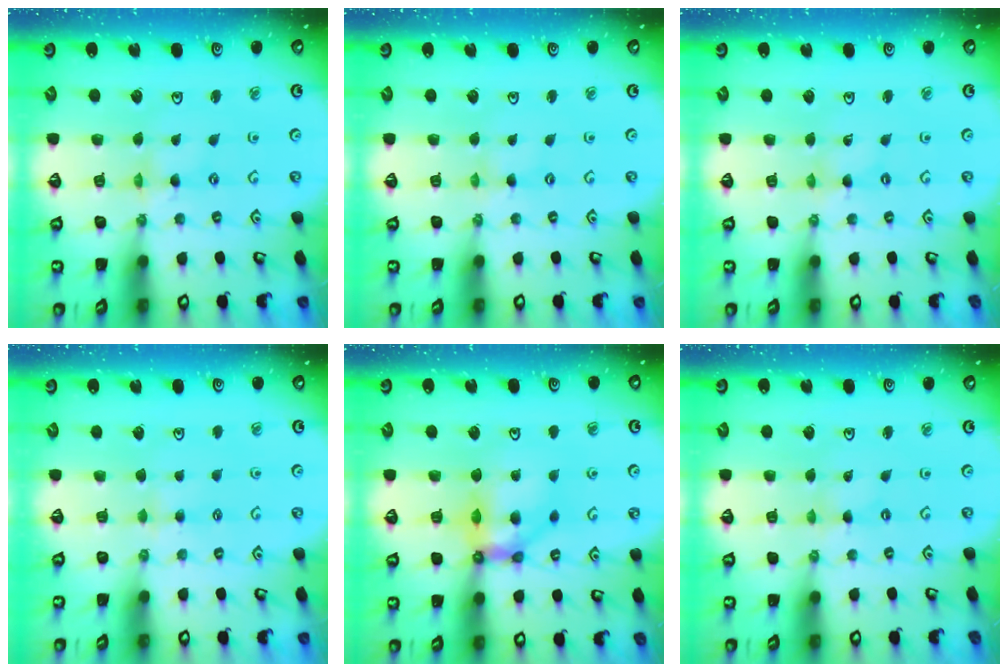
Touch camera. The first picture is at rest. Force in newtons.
{"total": 1.0, "press": 1.0, "slide": 0.2}
{"total": 0.0}
{"total": 3.1, "press": 3.1, "slide": 0.5}
{"total": 9.7, "press": 9.7, "slide": 1.0}
{"total": 0.0}